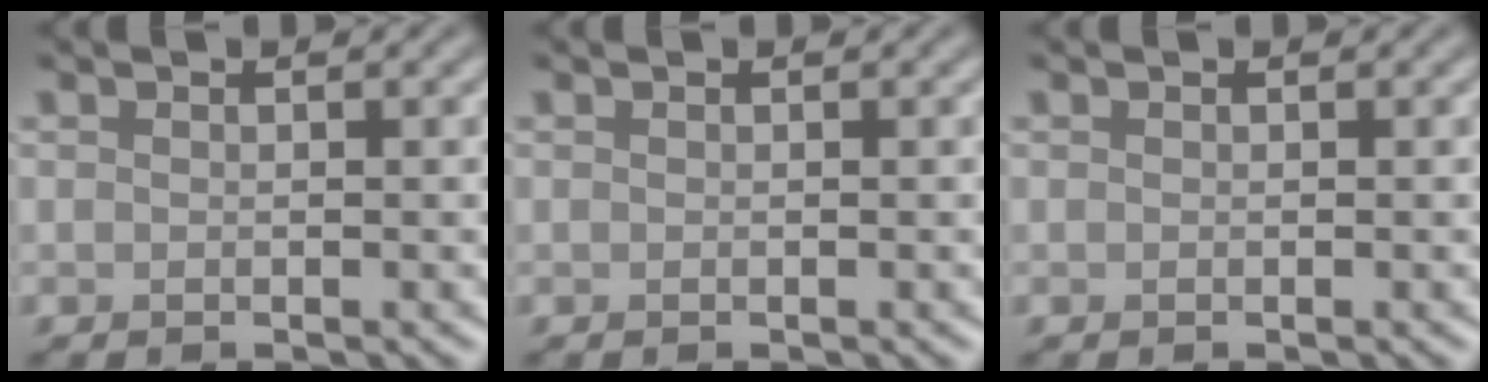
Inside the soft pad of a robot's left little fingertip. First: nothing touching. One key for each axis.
{"total": 0.0}
{"total": 0.0}